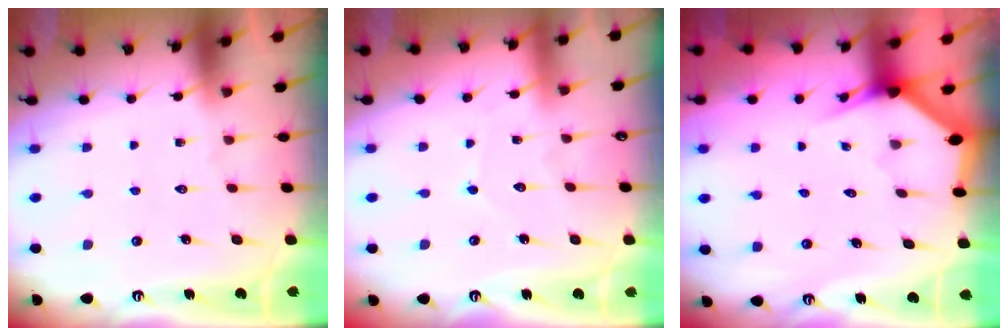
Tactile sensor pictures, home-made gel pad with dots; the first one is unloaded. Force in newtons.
{"total": 3.7, "press": 3.7, "slide": 0.5}
{"total": 2.9, "press": 2.9, "slide": 0.1}